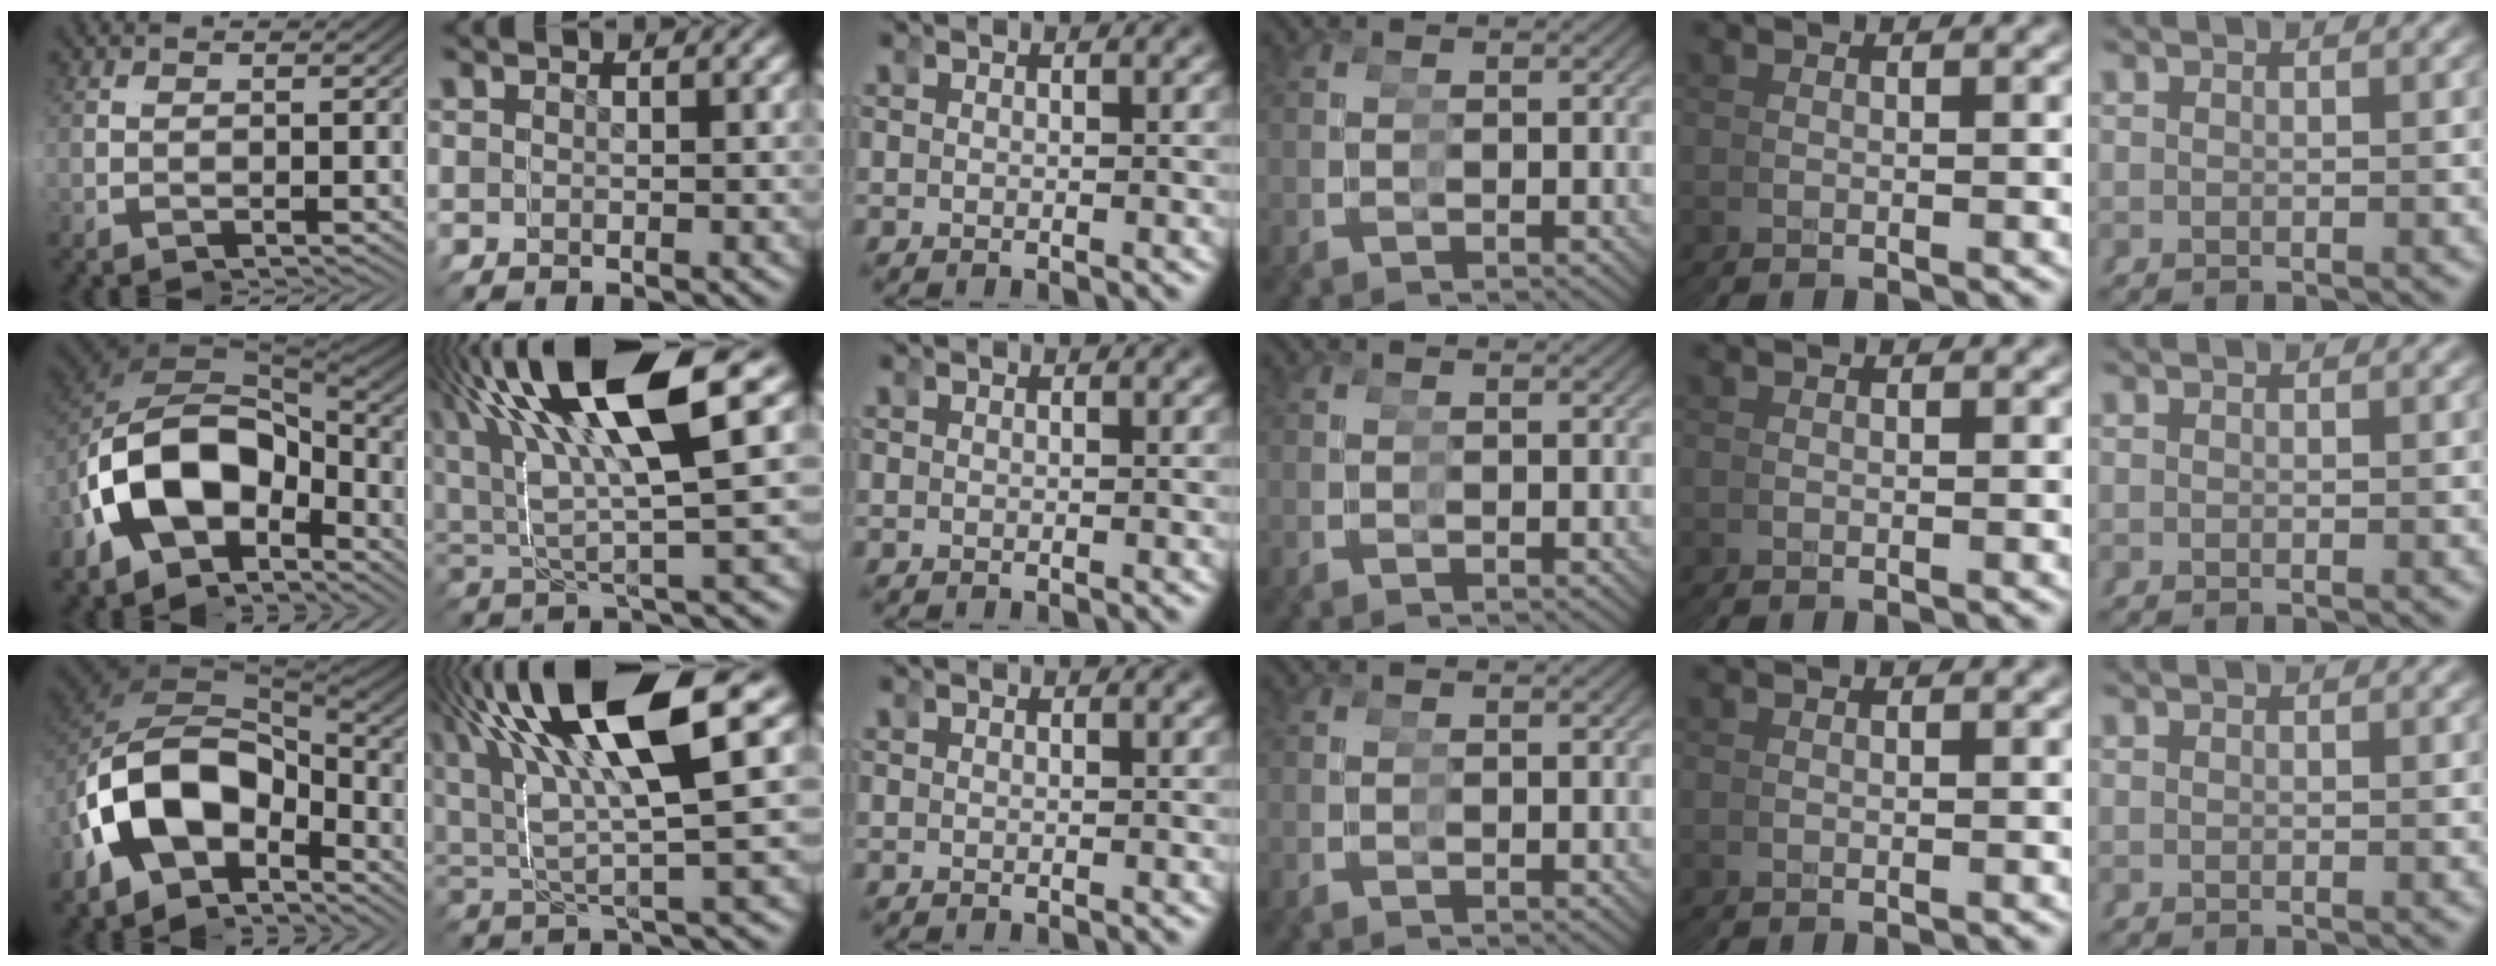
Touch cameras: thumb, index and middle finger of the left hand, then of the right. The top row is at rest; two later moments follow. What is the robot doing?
{"motion": "grasp_and_lifting", "object": "toy banana"}